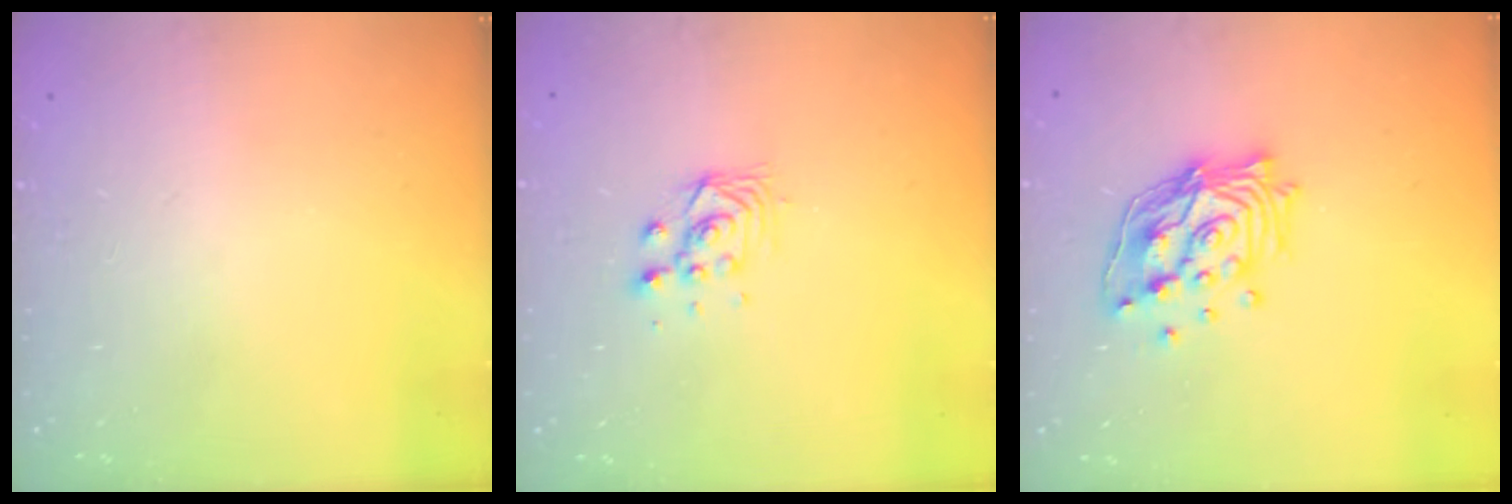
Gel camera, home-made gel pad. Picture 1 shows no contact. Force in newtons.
{"total": 2.9, "press": 2.8, "slide": 0.8}
{"total": 14.8, "press": 14.6, "slide": 2.2}